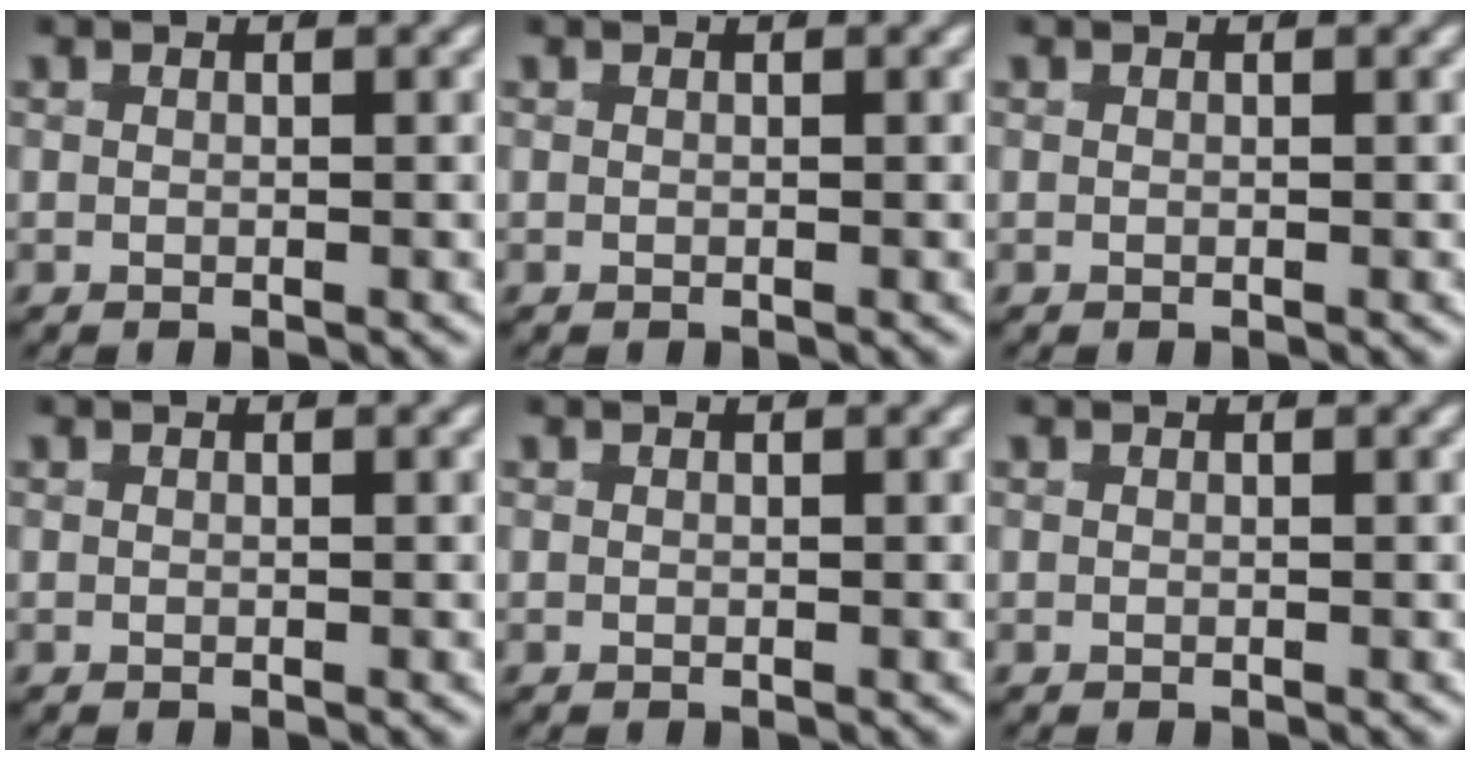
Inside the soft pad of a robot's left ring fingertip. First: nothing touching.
{"total": 0.0}
{"total": 0.0}
{"total": 0.0}
{"total": 0.0}
{"total": 0.0}